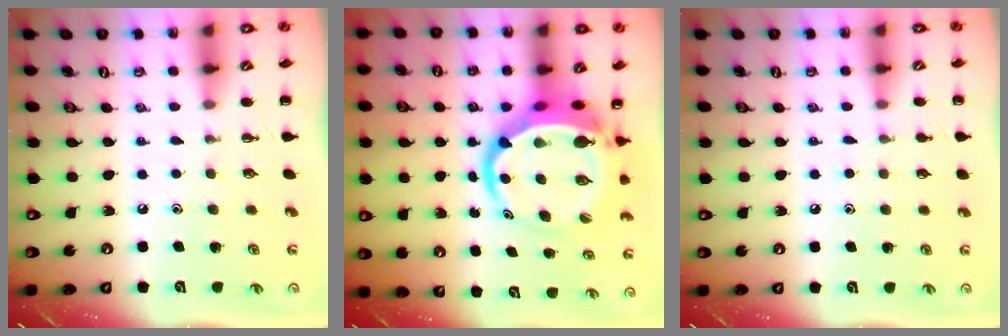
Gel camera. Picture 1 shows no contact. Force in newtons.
{"total": 11.2, "press": 10.8, "slide": 3.0}
{"total": 4.4, "press": 4.1, "slide": 1.5}